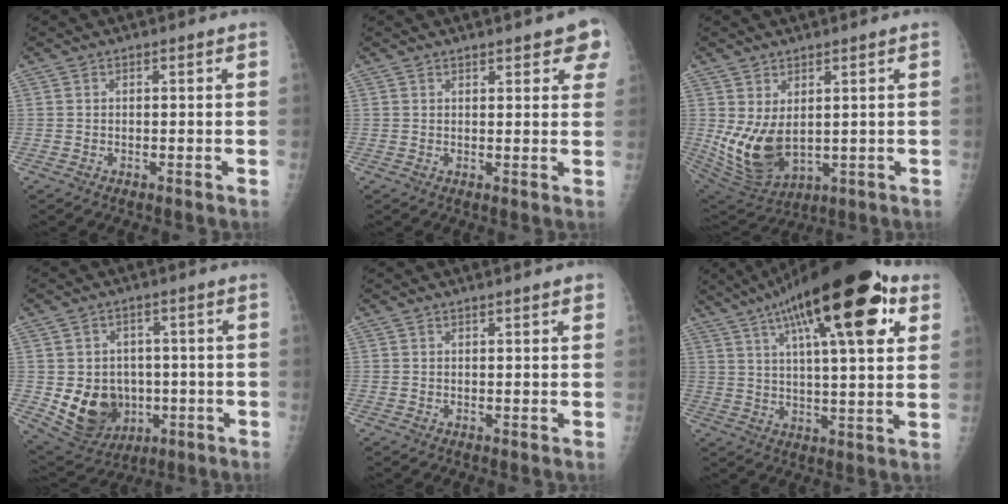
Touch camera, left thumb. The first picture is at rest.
{"total": 5.7, "force": [3.6, 2.0, 4.0], "torque": [-0.021, -0.009, 0.040]}
{"total": 10.7, "force": [1.1, 6.6, 8.4], "torque": [-0.153, -0.023, 0.046]}
{"total": 12.3, "force": [-1.8, 10.2, 6.6], "torque": [-0.075, 0.001, -0.006]}
{"total": 1.7, "force": [1.2, 0.2, 1.3], "torque": [-0.015, -0.001, 0.013]}
{"total": 24.6, "force": [11.6, 7.2, 20.5], "torque": [-0.309, -0.002, 0.177]}